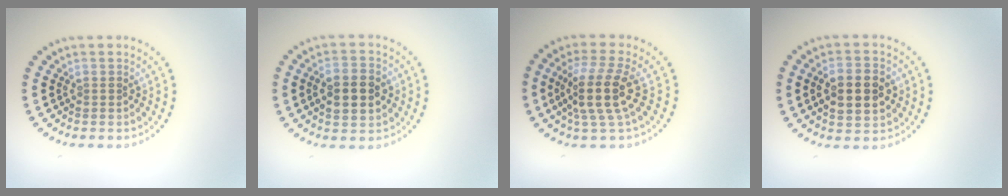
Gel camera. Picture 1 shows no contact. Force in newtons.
{"total": 4.6, "press": 4.6, "slide": 0.1}
{"total": 4.4, "press": 3.5, "slide": 2.6}
{"total": 5.1, "press": 5.1, "slide": 0.3}